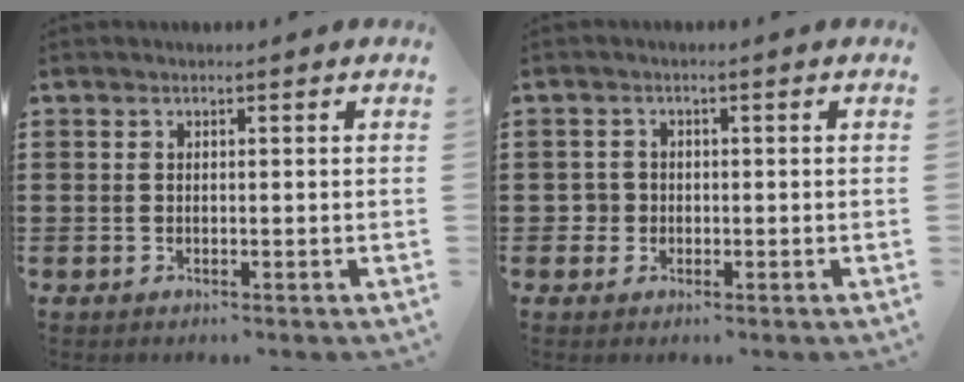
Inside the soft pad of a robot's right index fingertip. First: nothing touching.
{"total": 1.9, "force": [-0.5, 1.8, 0.4], "torque": [-0.014, 0.005, -0.012]}